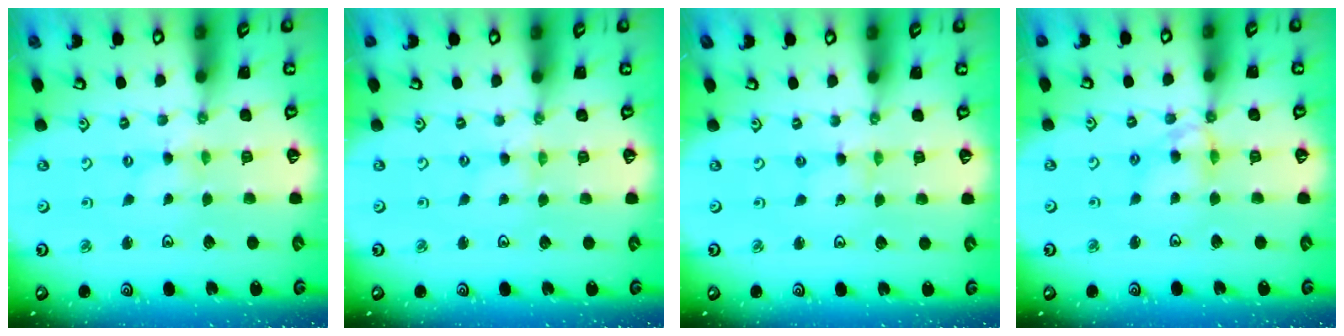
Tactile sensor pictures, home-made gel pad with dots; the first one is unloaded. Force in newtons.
{"total": 0.0}
{"total": 0.9, "press": 0.8, "slide": 0.1}
{"total": 8.2, "press": 8.1, "slide": 0.7}